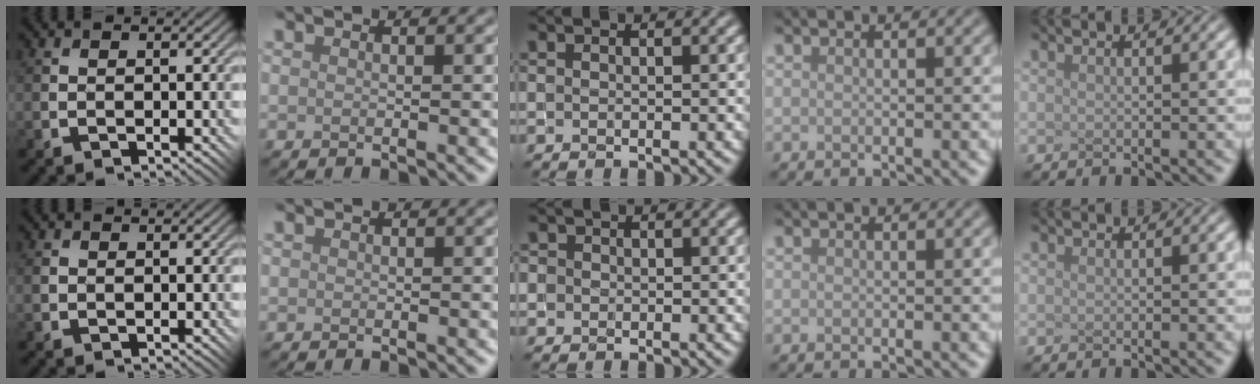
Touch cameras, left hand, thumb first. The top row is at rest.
{"thumb": {"total": 0.7, "force": [0.2, 0.6, 0.3], "torque": [-0.009, 0.001, 0.002]}, "middle": {"total": 1.2, "force": [0.1, 1.2, 0.0], "torque": [0.008, 0.004, -0.005]}}